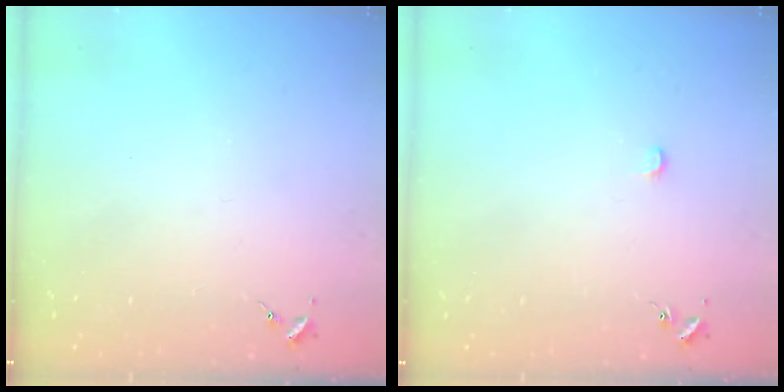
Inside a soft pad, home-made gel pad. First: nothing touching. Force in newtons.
{"total": 3.8, "press": 3.8, "slide": 0.4}